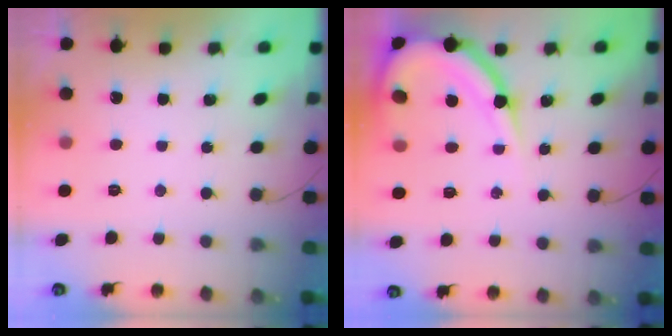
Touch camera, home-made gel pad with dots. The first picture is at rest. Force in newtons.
{"total": 11.0, "press": 10.9, "slide": 1.1}